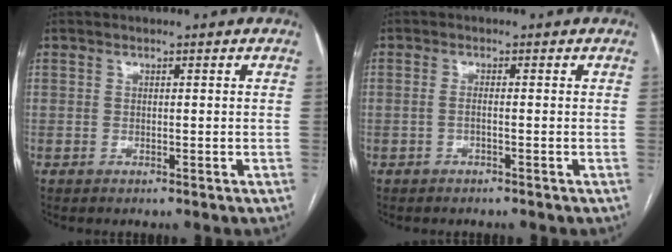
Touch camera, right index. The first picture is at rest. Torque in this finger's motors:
{"motor_torque": [0.12, 0.00, 0.00, -0.01]}